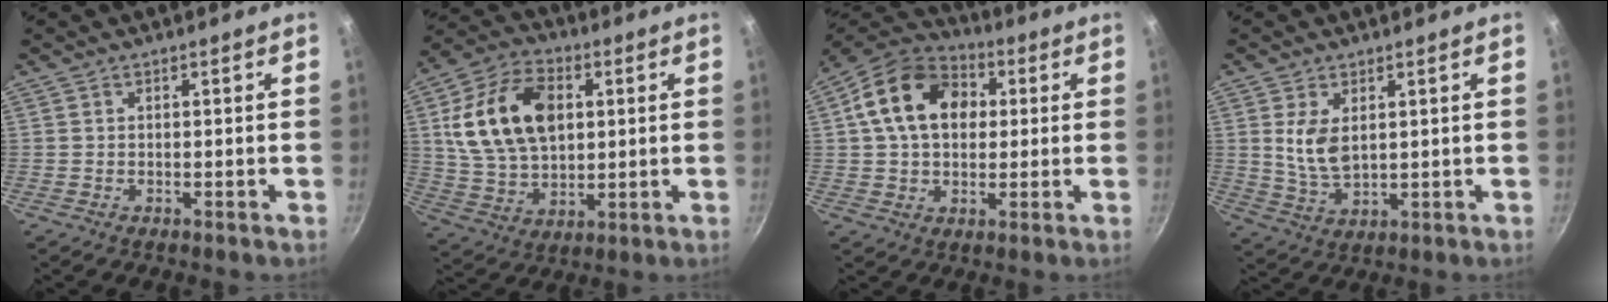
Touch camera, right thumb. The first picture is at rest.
{"total": 18.7, "force": [3.9, 12.3, 13.5], "torque": [-0.227, -0.002, 0.072]}
{"total": 16.8, "force": [3.5, 12.2, 11.0], "torque": [-0.164, 0.024, 0.044]}
{"total": 7.0, "force": [1.9, 3.9, 5.5], "torque": [-0.100, -0.021, 0.045]}